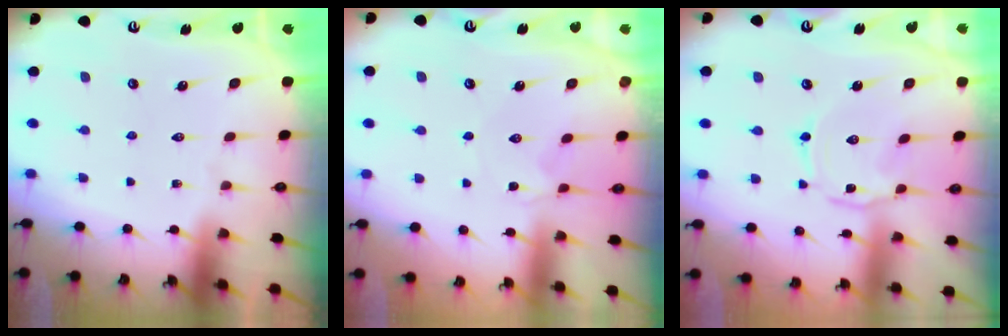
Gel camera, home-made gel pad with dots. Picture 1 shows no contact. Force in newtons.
{"total": 1.7, "press": 1.6, "slide": 0.3}
{"total": 1.7, "press": 1.7, "slide": 0.4}